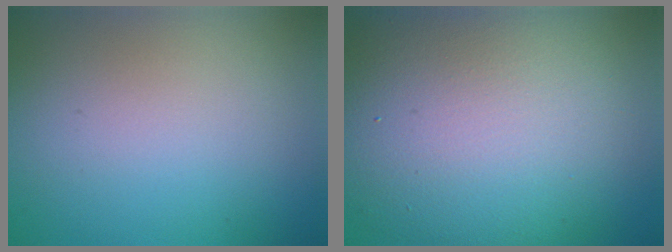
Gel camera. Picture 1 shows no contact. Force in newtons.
{"total": 13.5, "press": 13.4, "slide": 0.5}